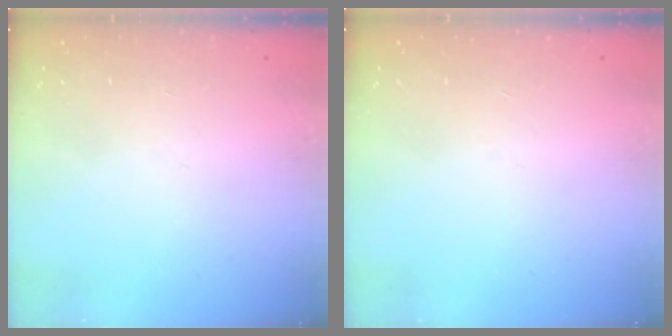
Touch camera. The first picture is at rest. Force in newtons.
{"total": 0.0}